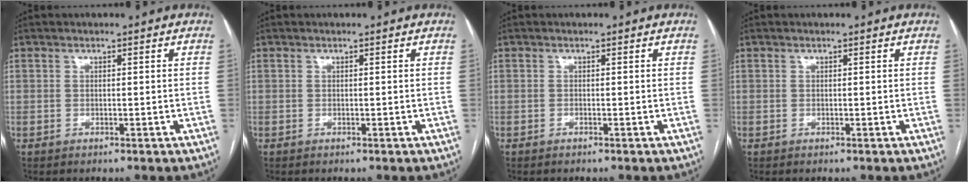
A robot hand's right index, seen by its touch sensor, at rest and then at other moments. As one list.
[{"total": 0.0}, {"total": 0.0}, {"total": 0.0}]